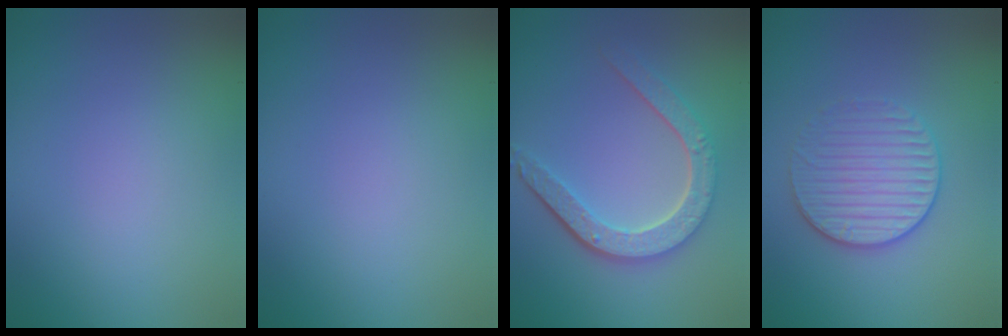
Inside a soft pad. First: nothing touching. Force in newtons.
{"total": 0.0}
{"total": 4.7, "press": 3.6, "slide": 3.0}
{"total": 3.6, "press": 3.2, "slide": 1.6}